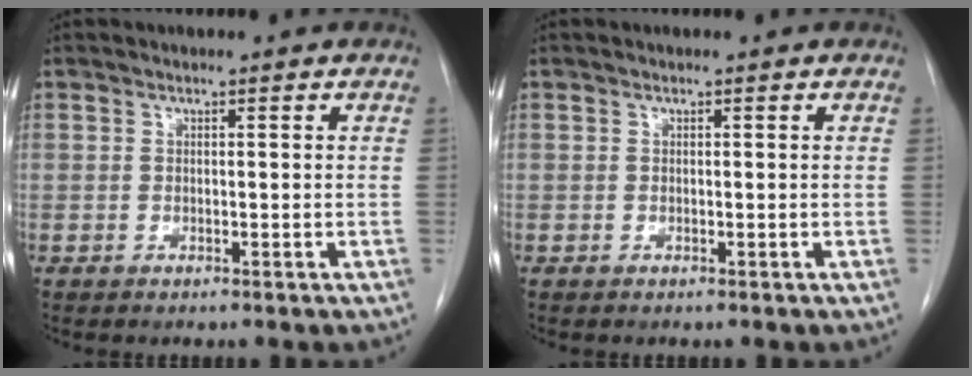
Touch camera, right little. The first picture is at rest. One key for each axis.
{"total": 0.0}